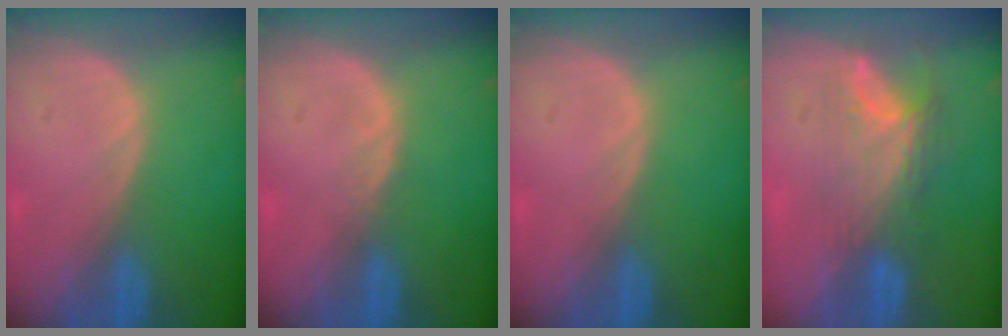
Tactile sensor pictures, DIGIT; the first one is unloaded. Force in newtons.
{"total": 0.9, "press": 0.9, "slide": 0.2}
{"total": 0.0}
{"total": 8.0, "press": 6.6, "slide": 4.5}